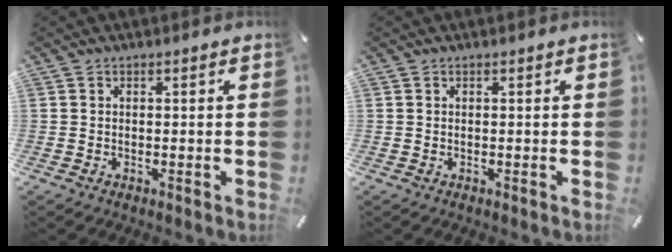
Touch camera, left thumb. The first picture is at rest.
{"total": 0.0}